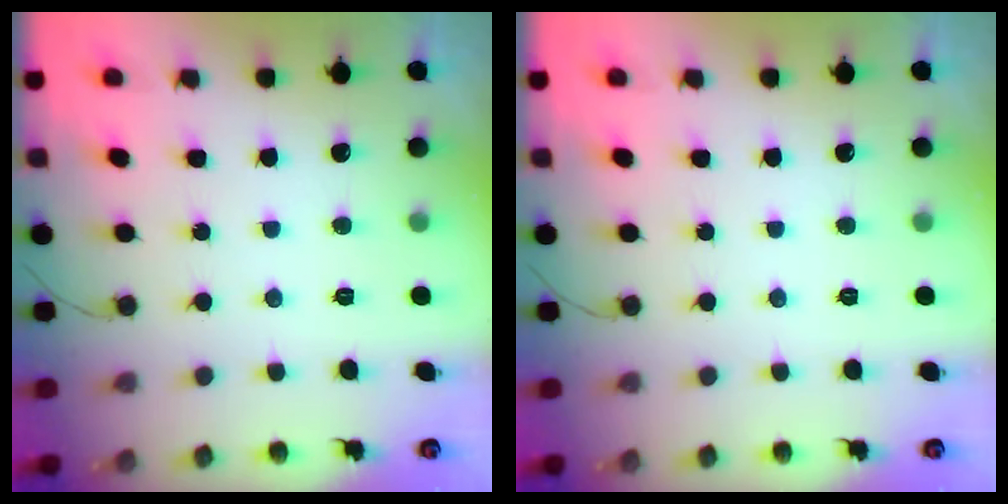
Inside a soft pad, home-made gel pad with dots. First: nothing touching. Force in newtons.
{"total": 0.0}